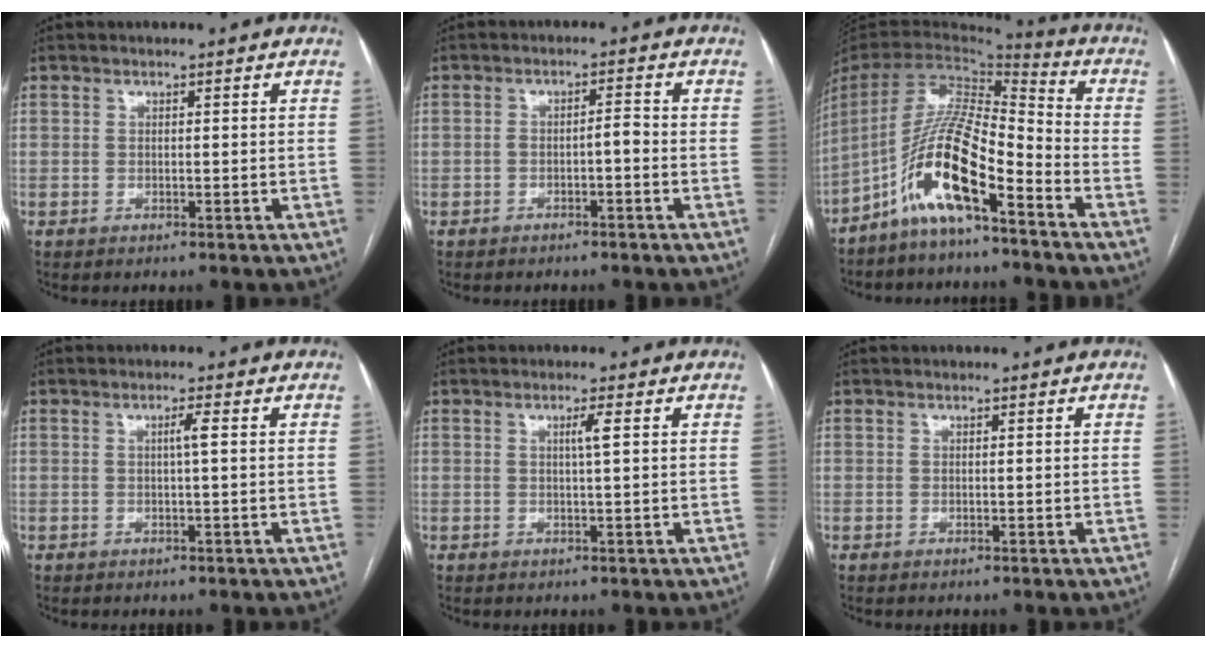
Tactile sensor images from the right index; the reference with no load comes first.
{"total": 2.2, "force": [-0.9, 0.5, 1.9], "torque": [-0.029, 0.008, -0.015]}
{"total": 13.7, "force": [-7.8, 2.1, 11.0], "torque": [-0.214, 0.007, -0.146]}
{"total": 1.6, "force": [0.2, -0.3, 1.6], "torque": [-0.026, 0.001, 0.003]}
{"total": 1.9, "force": [0.5, -0.4, 1.8], "torque": [-0.031, -0.001, 0.010]}
{"total": 0.0}